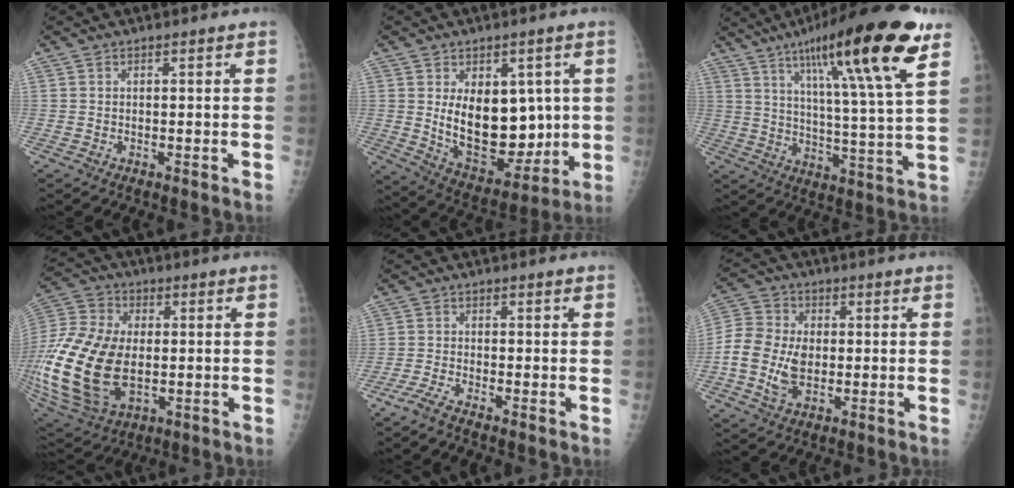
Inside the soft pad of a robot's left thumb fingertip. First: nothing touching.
{"total": 16.0, "force": [1.7, 10.0, 12.3], "torque": [-0.138, -0.031, 0.053]}
{"total": 22.6, "force": [12.4, 2.3, 18.7], "torque": [-0.280, -0.039, 0.187]}
{"total": 26.8, "force": [-2.8, 16.7, 20.8], "torque": [-0.484, -0.015, -0.031]}
{"total": 3.1, "force": [-2.7, 0.0, 1.4], "torque": [-0.047, 0.002, -0.063]}
{"total": 11.3, "force": [-1.6, 7.9, 7.9], "torque": [-0.156, 0.015, -0.035]}